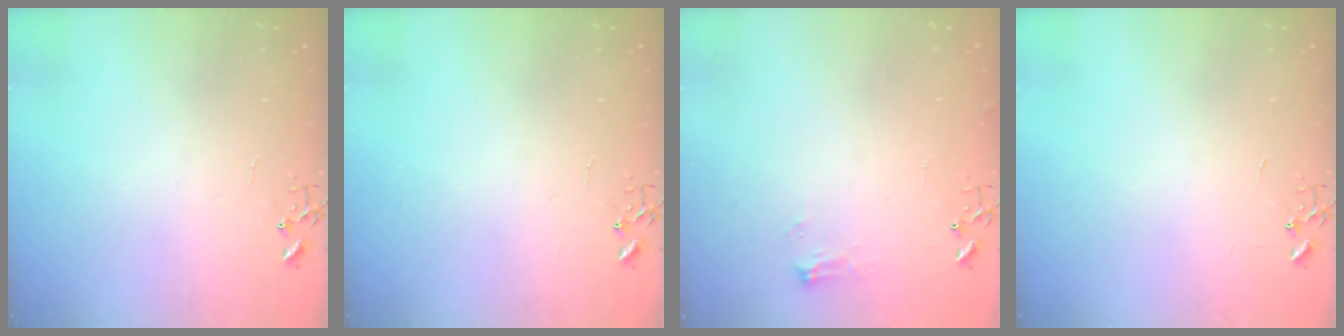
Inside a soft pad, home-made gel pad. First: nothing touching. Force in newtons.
{"total": 0.0}
{"total": 6.8, "press": 6.8, "slide": 0.8}
{"total": 0.0}